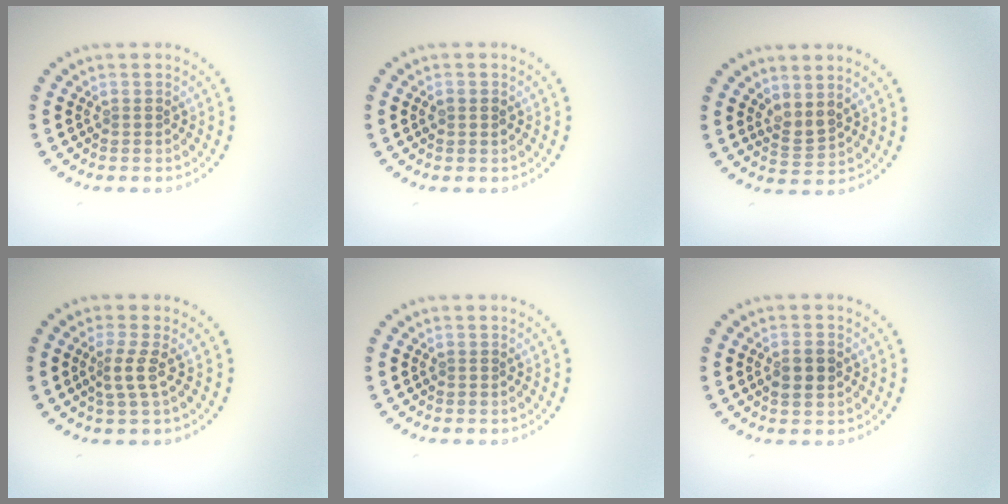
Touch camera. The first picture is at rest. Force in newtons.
{"total": 1.0, "press": 1.0, "slide": 0.1}
{"total": 1.7, "press": 1.4, "slide": 0.9}
{"total": 2.0, "press": 1.4, "slide": 1.5}
{"total": 0.0}
{"total": 2.2, "press": 2.2, "slide": 0.1}